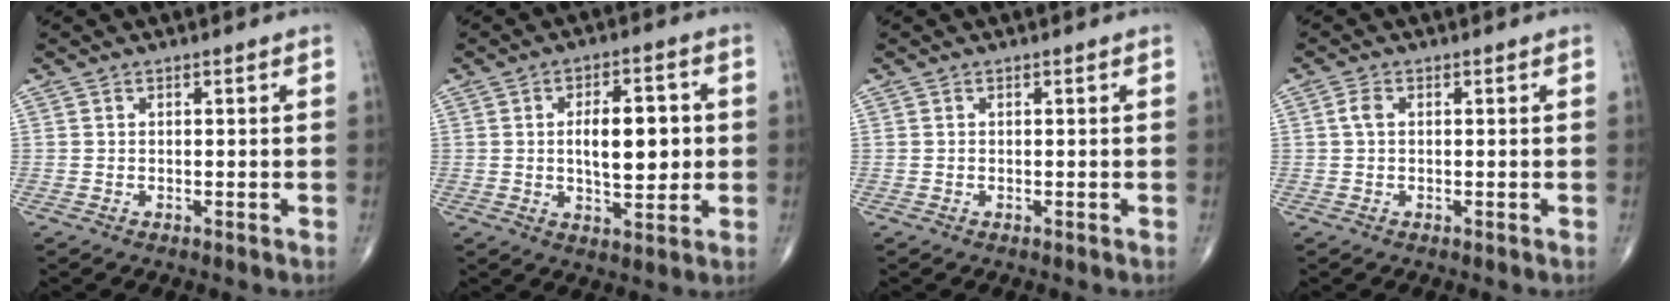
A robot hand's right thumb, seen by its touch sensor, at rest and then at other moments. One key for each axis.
{"total": 10.3, "fx": 0.6, "fy": 4.8, "fz": 9.1, "tx": -0.122, "ty": 0.001, "tz": 0.013}
{"total": 0.0}
{"total": 1.8, "fx": 0.2, "fy": 1.1, "fz": 1.5, "tx": -0.032, "ty": 0.005, "tz": 0.002}